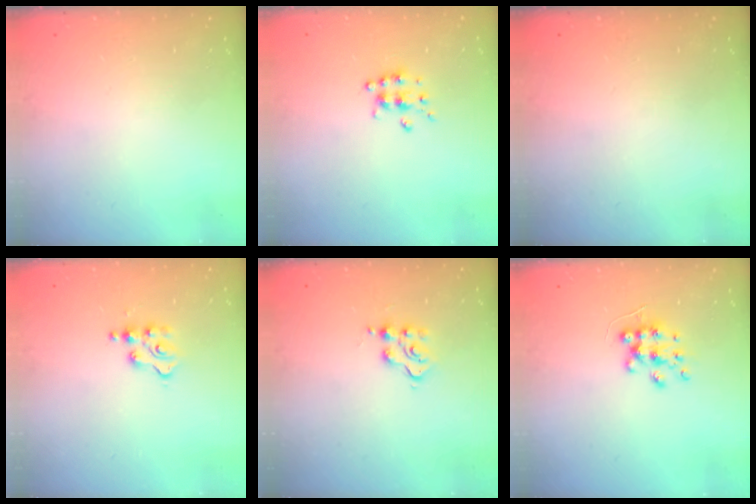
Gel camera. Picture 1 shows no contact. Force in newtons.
{"total": 6.2, "press": 6.2, "slide": 0.7}
{"total": 0.0}
{"total": 4.0, "press": 4.0, "slide": 0.4}
{"total": 5.0, "press": 5.0, "slide": 0.5}
{"total": 7.6, "press": 7.5, "slide": 0.8}